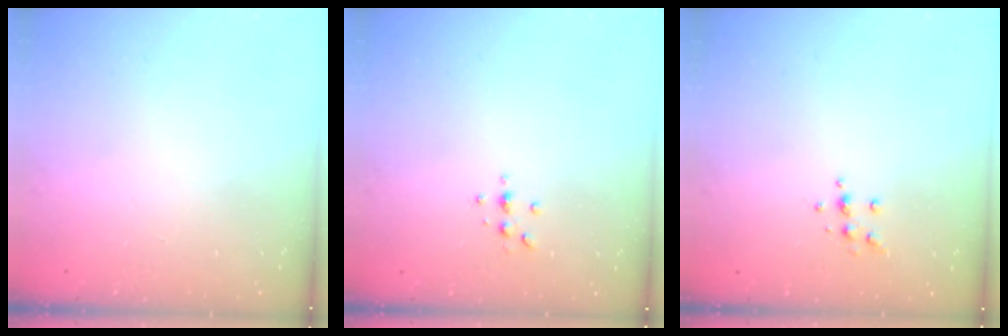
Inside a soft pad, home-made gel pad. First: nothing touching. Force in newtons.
{"total": 3.9, "press": 3.9, "slide": 0.6}
{"total": 6.2, "press": 6.1, "slide": 0.7}